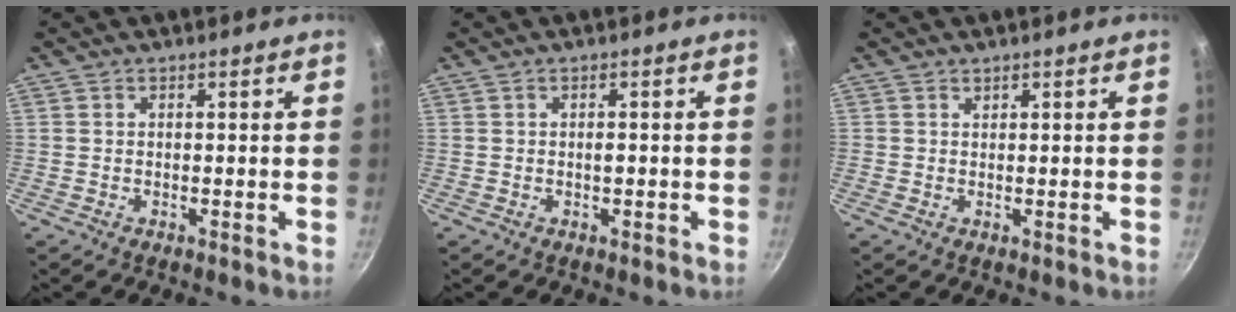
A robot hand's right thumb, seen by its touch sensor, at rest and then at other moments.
{"total": 1.1, "force": [-0.1, 0.5, 0.9], "torque": [-0.012, 0.004, -0.002]}
{"total": 0.6, "force": [0.4, 0.4, 0.1], "torque": [0.003, -0.007, 0.006]}